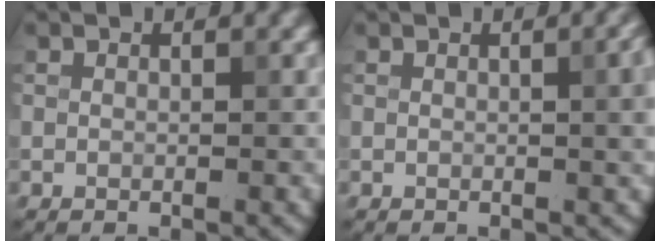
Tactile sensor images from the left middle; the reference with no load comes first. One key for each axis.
{"total": 3.5, "fx": 0.3, "fy": 1.2, "fz": 3.3, "tx": -0.030, "ty": 0.009, "tz": 0.001}